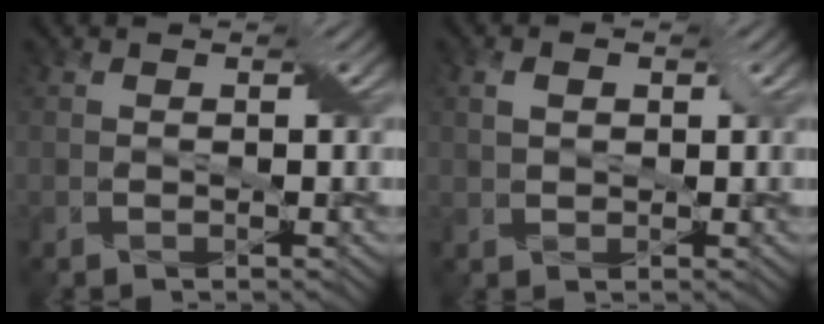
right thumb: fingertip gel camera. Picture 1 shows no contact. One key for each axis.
{"total": 2.3, "fx": 0.8, "fy": 1.5, "fz": 1.5, "tx": -0.034, "ty": 0.002, "tz": 0.015}